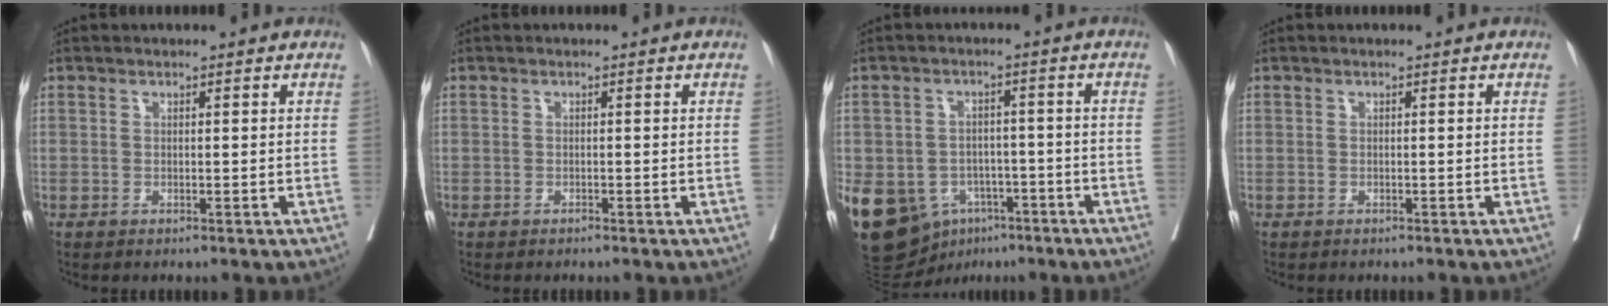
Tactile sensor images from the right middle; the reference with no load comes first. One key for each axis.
{"total": 0.0}
{"total": 18.3, "fx": -8.4, "fy": 13.8, "fz": 8.7, "tx": -0.211, "ty": 0.006, "tz": -0.115}
{"total": 0.0}